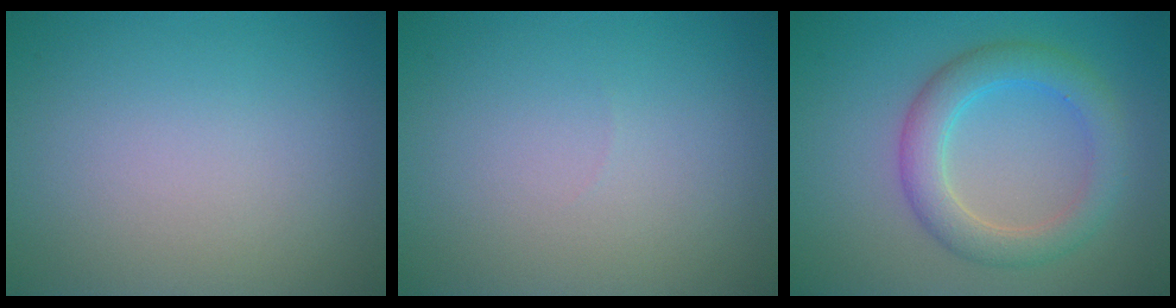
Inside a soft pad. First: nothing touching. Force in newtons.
{"total": 0.0}
{"total": 4.4, "press": 4.3, "slide": 0.2}